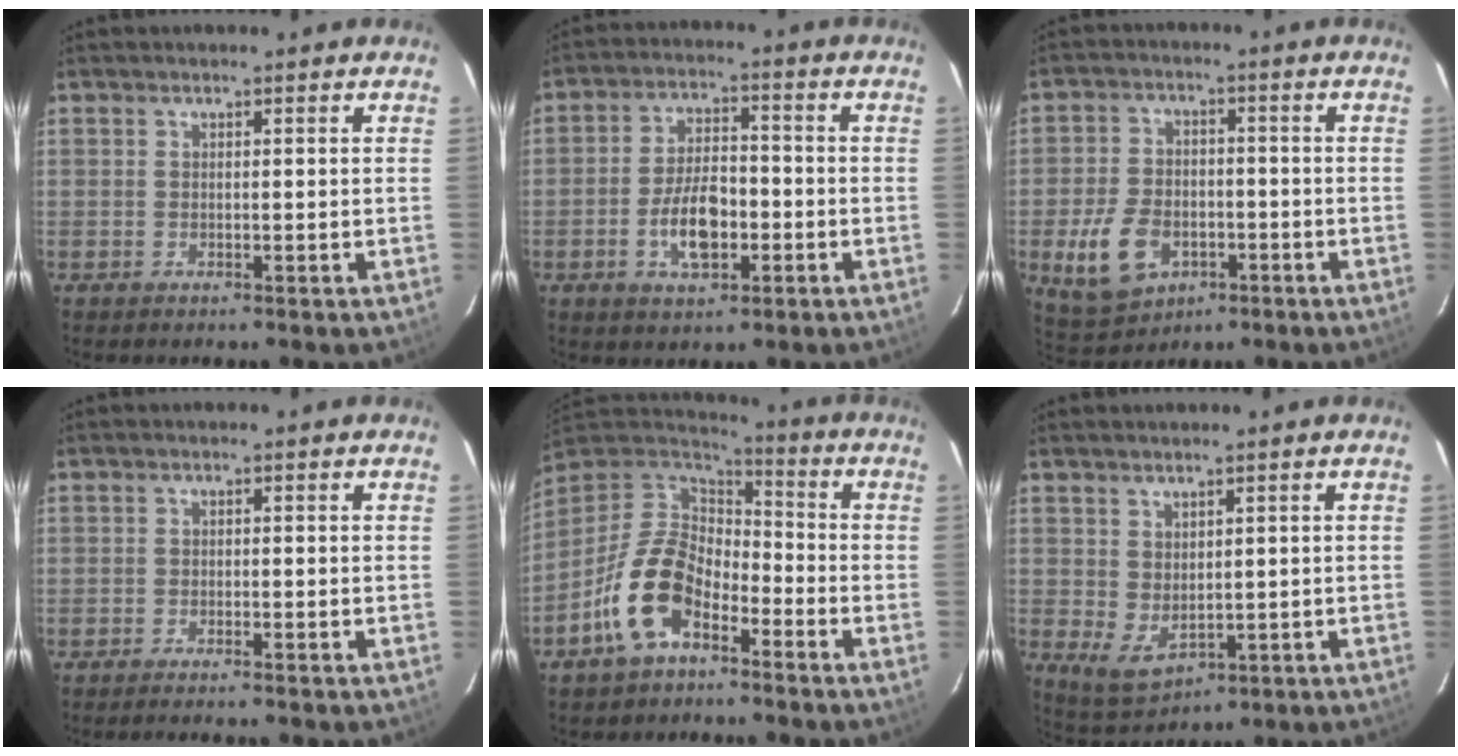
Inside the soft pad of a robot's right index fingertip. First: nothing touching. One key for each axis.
{"total": 9.0, "fx": -2.9, "fy": 4.5, "fz": 7.2, "tx": -0.140, "ty": 0.008, "tz": -0.045}
{"total": 10.8, "fx": -4.1, "fy": 7.4, "fz": 6.7, "tx": -0.160, "ty": -0.003, "tz": -0.062}
{"total": 3.0, "fx": -2.7, "fy": 0.1, "fz": 1.3, "tx": -0.028, "ty": -0.008, "tz": -0.047}
{"total": 13.8, "fx": -7.1, "fy": 7.9, "fz": 8.9, "tx": -0.189, "ty": 0.010, "tz": -0.139}
{"total": 4.7, "fx": 1.1, "fy": 3.3, "fz": 3.2, "tx": -0.059, "ty": -0.006, "tz": 0.036}